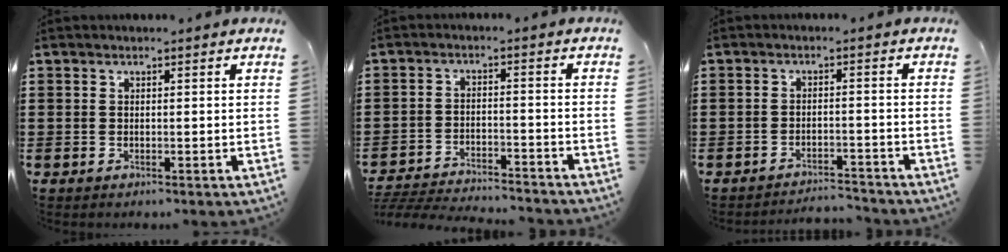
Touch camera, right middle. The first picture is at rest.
{"total": 4.6, "force": [-4.6, 0.2, 0.7], "torque": [-0.027, -0.003, -0.097]}
{"total": 3.0, "force": [-3.0, 0.1, 0.1], "torque": [-0.007, 0.001, -0.064]}